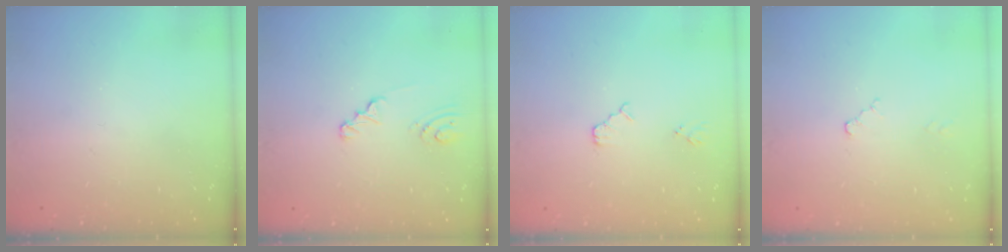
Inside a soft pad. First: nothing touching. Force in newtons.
{"total": 2.4, "press": 2.4, "slide": 0.2}
{"total": 3.8, "press": 3.8, "slide": 0.5}
{"total": 2.3, "press": 2.3, "slide": 0.4}